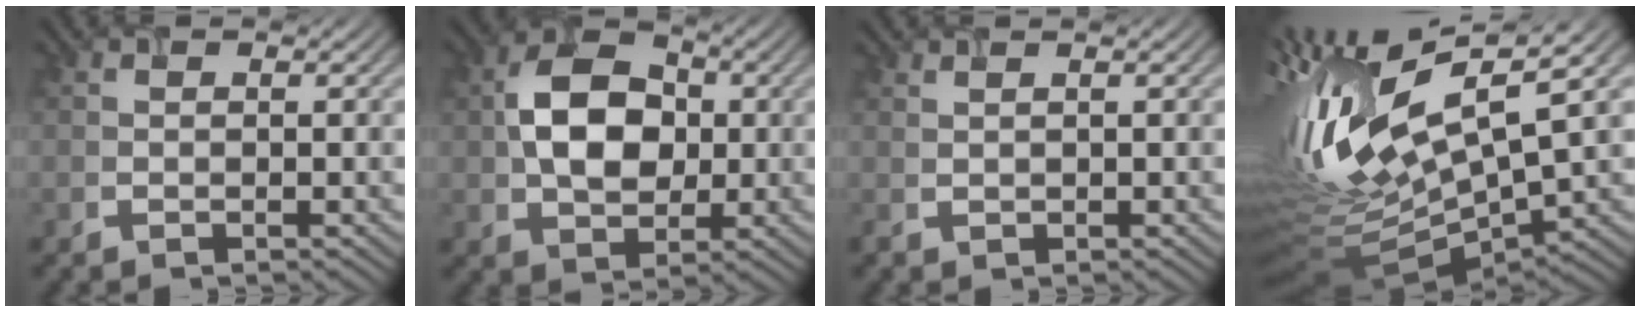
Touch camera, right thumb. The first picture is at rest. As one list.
[{"total": 8.5, "force": [0.5, 5.9, 6.1], "torque": [-0.121, 0.015, 0.011]}, {"total": 0.6, "force": [0.3, -0.5, 0.0], "torque": [-0.010, 0.007, 0.016]}, {"total": 16.4, "force": [3.0, 5.0, 15.3], "torque": [-0.344, 0.007, 0.069]}]